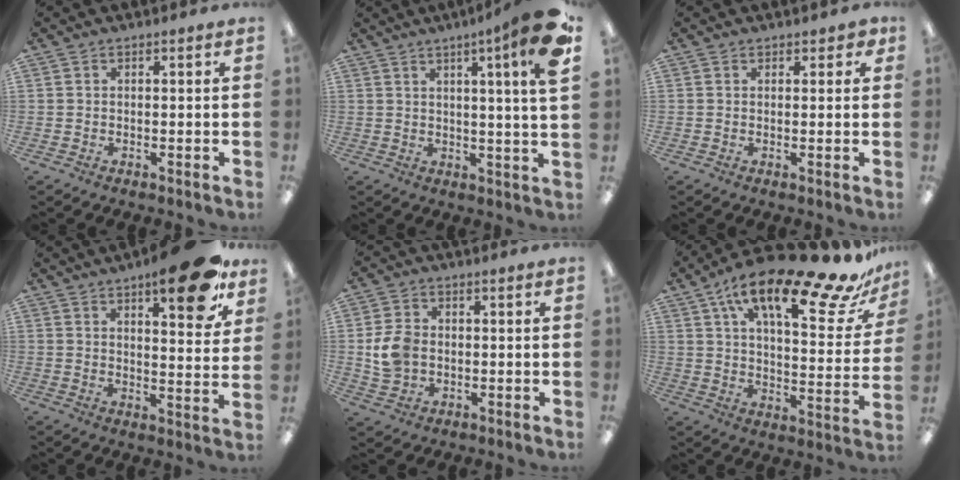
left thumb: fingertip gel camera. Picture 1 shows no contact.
{"total": 11.1, "force": [5.4, 0.2, 9.7], "torque": [-0.135, -0.029, 0.078]}
{"total": 2.0, "force": [1.6, 1.1, 0.7], "torque": [0.000, -0.004, 0.025]}
{"total": 15.8, "force": [10.1, 4.9, 11.1], "torque": [-0.131, -0.061, 0.153]}
{"total": 7.6, "force": [-0.1, 6.0, 4.6], "torque": [-0.098, 0.008, 0.001]}
{"total": 24.7, "force": [16.4, 7.2, 17.0], "torque": [-0.261, -0.097, 0.259]}